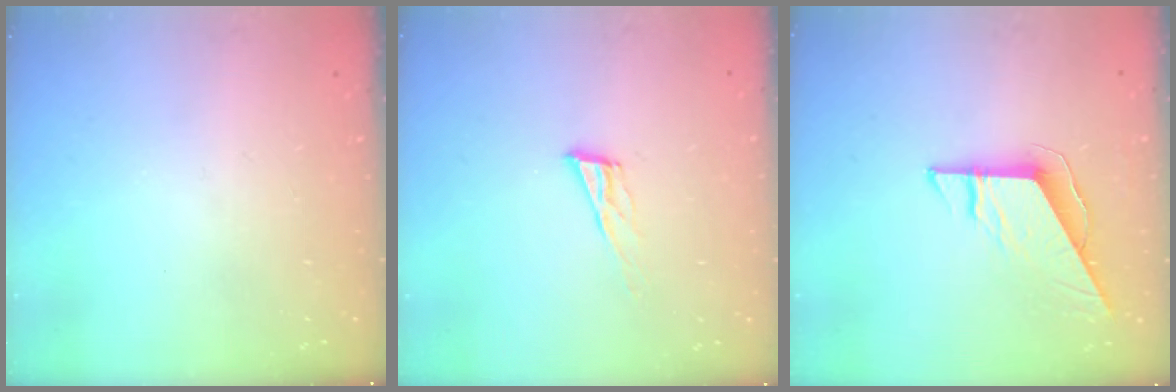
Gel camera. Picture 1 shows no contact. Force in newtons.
{"total": 9.2, "press": 8.7, "slide": 3.0}
{"total": 8.4, "press": 8.3, "slide": 0.7}